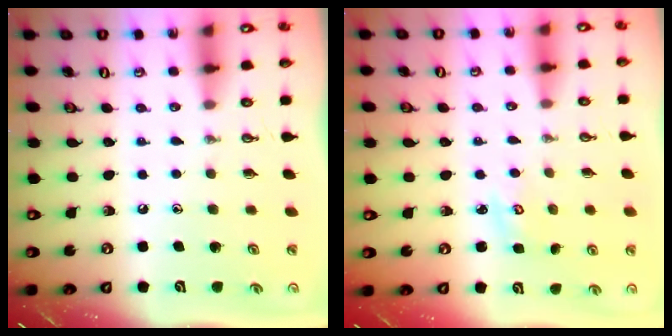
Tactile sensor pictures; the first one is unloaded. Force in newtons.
{"total": 2.3, "press": 2.3, "slide": 0.2}